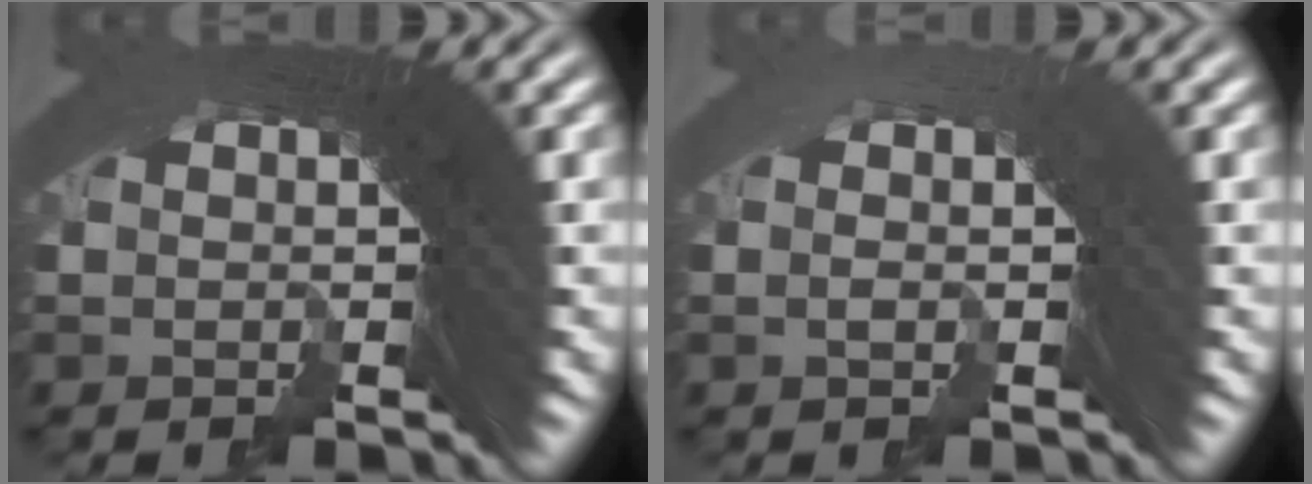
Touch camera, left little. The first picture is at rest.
{"total": 1.1, "force": [-1.0, -0.5, 0.0], "torque": [0.008, 0.007, -0.020]}